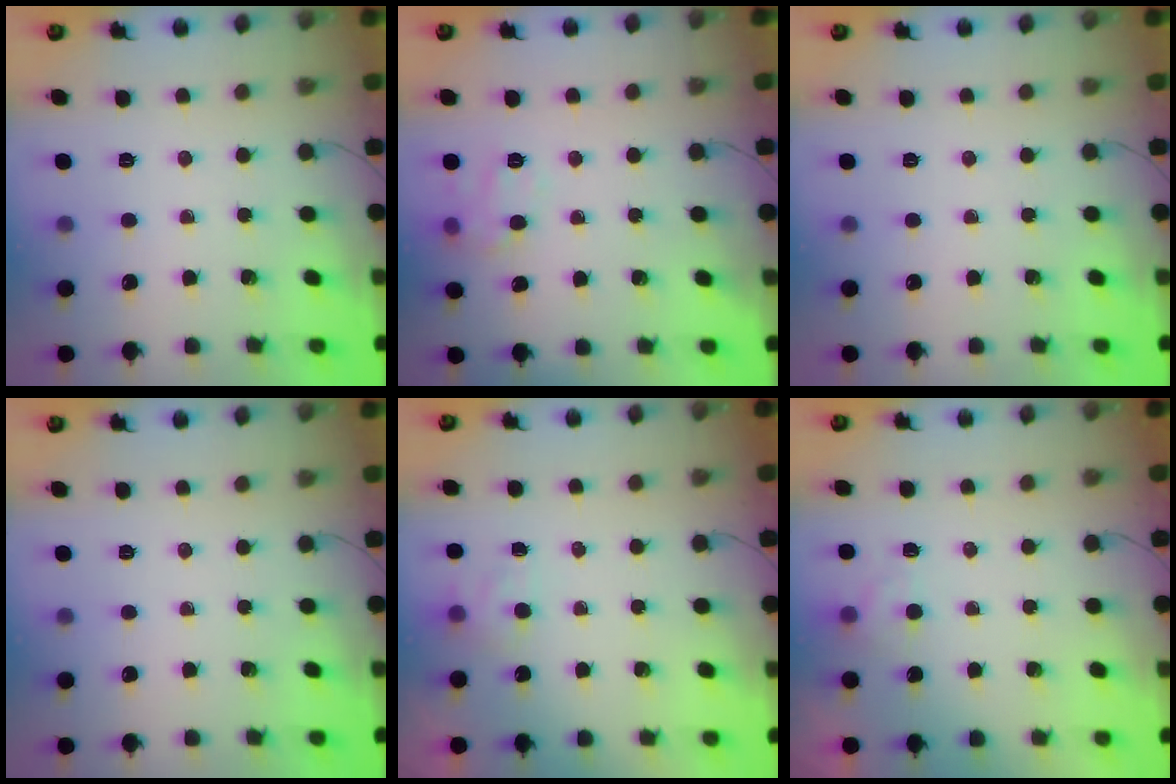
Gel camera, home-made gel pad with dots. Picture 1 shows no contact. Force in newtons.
{"total": 8.9, "press": 8.9, "slide": 0.5}
{"total": 0.0}
{"total": 0.0}
{"total": 4.5, "press": 4.3, "slide": 1.4}
{"total": 2.5, "press": 2.0, "slide": 1.5}